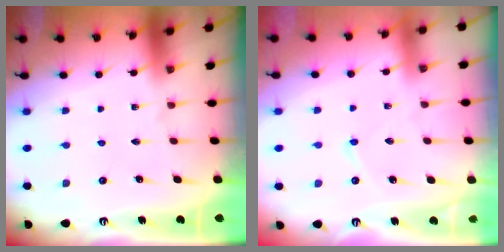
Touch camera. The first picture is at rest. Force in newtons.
{"total": 2.9, "press": 2.9, "slide": 0.3}